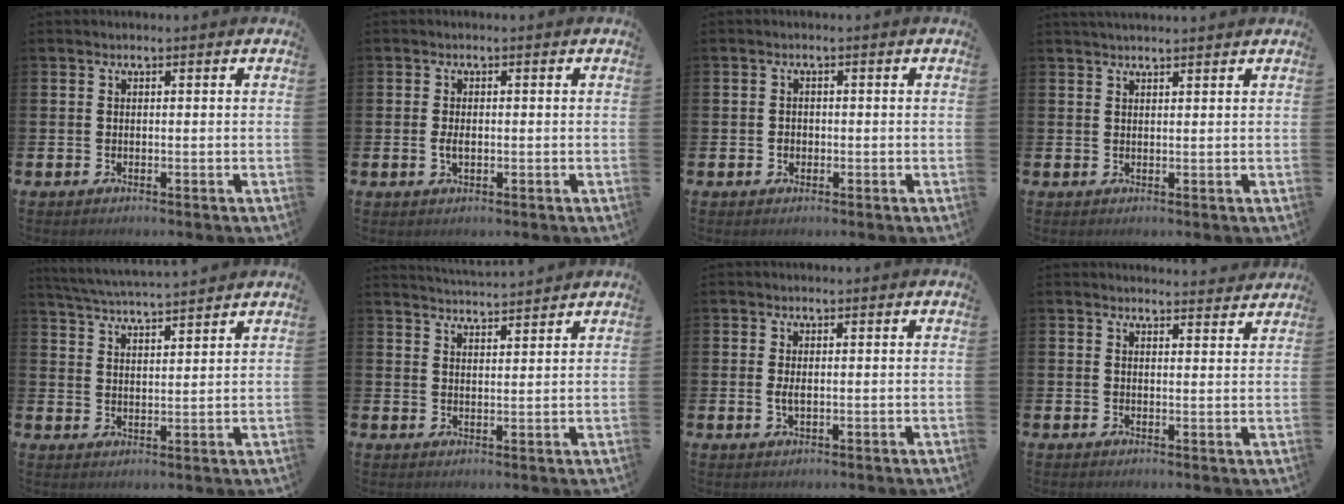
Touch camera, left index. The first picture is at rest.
{"total": 1.7, "force": [-0.2, 1.0, 1.4], "torque": [-0.028, 0.004, -0.004]}
{"total": 1.2, "force": [-0.2, 1.1, 0.4], "torque": [-0.002, 0.004, -0.008]}
{"total": 1.7, "force": [1.6, 0.0, 0.2], "torque": [-0.005, -0.004, 0.030]}
{"total": 4.8, "force": [4.8, -0.1, 0.7], "torque": [-0.035, -0.026, 0.086]}
{"total": 3.8, "force": [3.8, -0.2, 0.0], "torque": [-0.008, -0.024, 0.068]}
{"total": 1.5, "force": [0.1, 0.6, 1.4], "torque": [-0.028, 0.003, 0.001]}
{"total": 2.6, "force": [2.6, 0.3, -0.1], "torque": [0.005, -0.019, 0.045]}